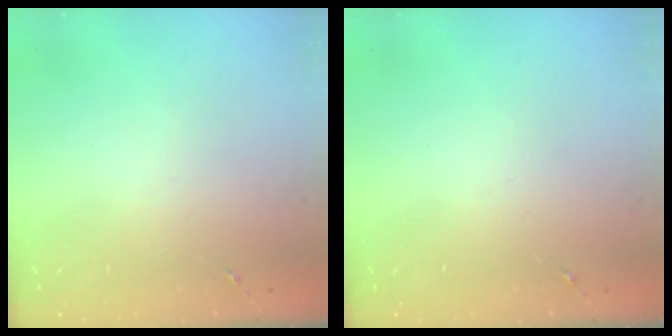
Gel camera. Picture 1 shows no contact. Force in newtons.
{"total": 0.0}